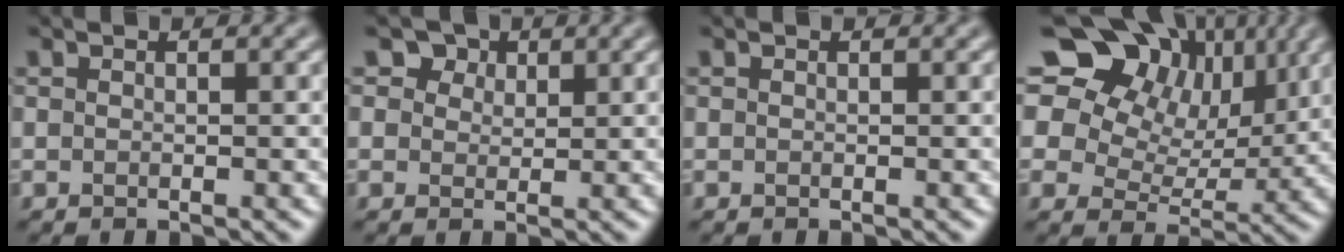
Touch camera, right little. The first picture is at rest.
{"total": 3.8, "force": [2.8, 2.4, 1.1], "torque": [-0.034, 0.013, 0.046]}
{"total": 0.0}
{"total": 13.9, "force": [8.4, 8.1, 7.4], "torque": [-0.150, 0.055, 0.129]}